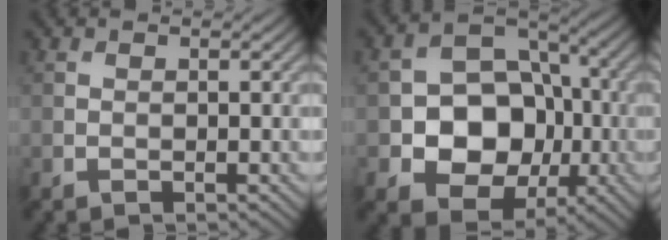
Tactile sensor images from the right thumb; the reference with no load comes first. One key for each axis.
{"total": 11.3, "fx": -2.3, "fy": 8.8, "fz": 6.7, "tx": -0.108, "ty": -0.008, "tz": -0.059}